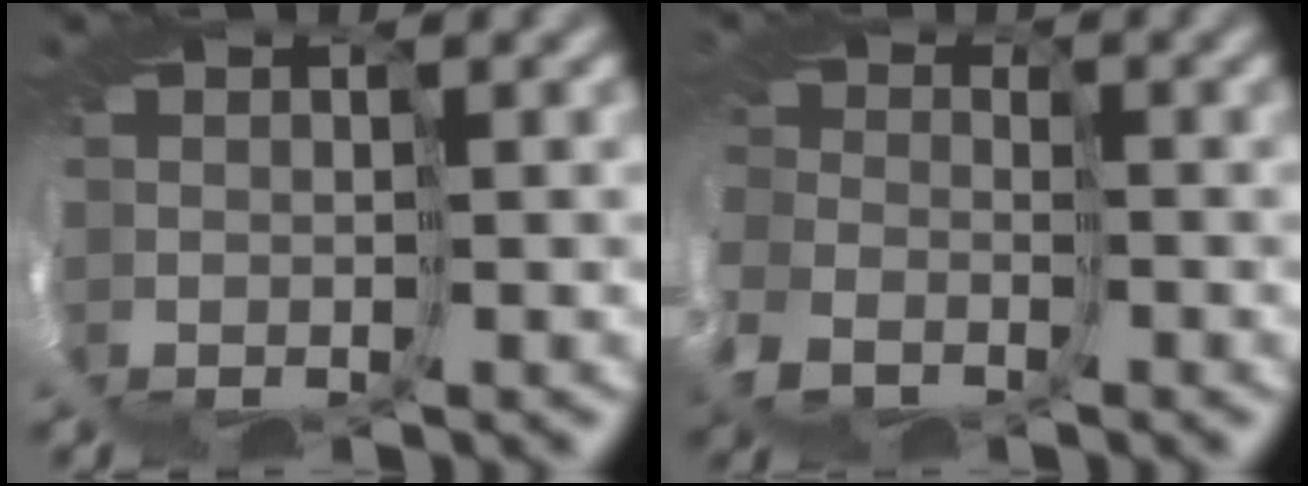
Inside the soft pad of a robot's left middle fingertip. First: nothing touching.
{"total": 7.7, "force": [-4.8, 5.3, 2.7], "torque": [-0.089, -0.033, -0.074]}